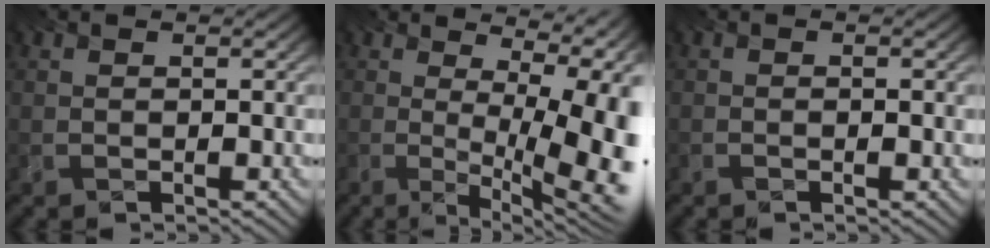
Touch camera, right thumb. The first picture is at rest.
{"total": 16.1, "force": [3.2, 6.5, 14.4], "torque": [-0.171, 0.041, 0.058]}
{"total": 0.6, "force": [-0.4, 0.0, 0.5], "torque": [-0.004, 0.001, -0.010]}